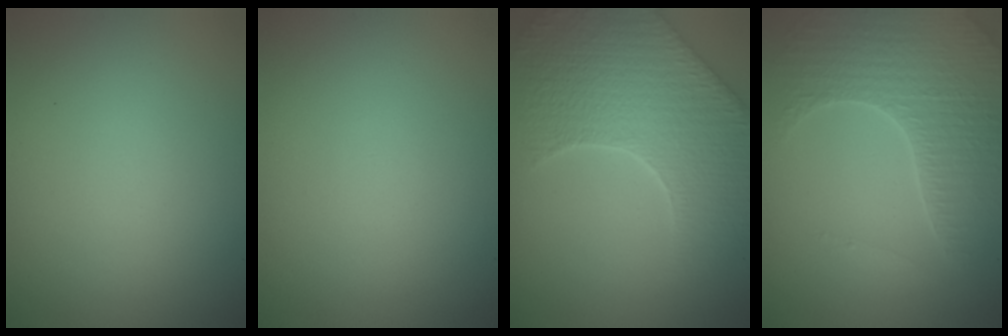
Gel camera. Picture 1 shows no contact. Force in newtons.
{"total": 0.0}
{"total": 8.5, "press": 6.5, "slide": 5.5}
{"total": 4.9, "press": 4.4, "slide": 2.3}